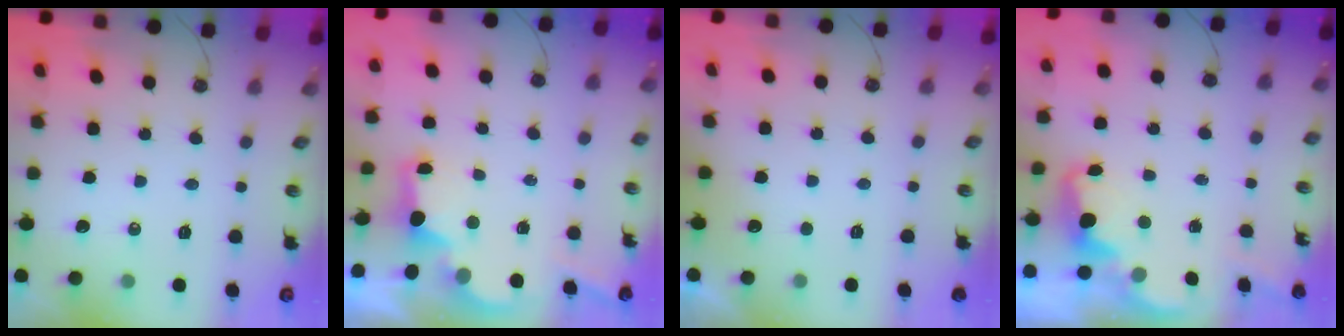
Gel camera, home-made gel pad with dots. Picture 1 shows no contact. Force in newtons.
{"total": 2.5, "press": 2.4, "slide": 0.7}
{"total": 0.7, "press": 0.2, "slide": 0.7}
{"total": 2.4, "press": 2.3, "slide": 0.6}